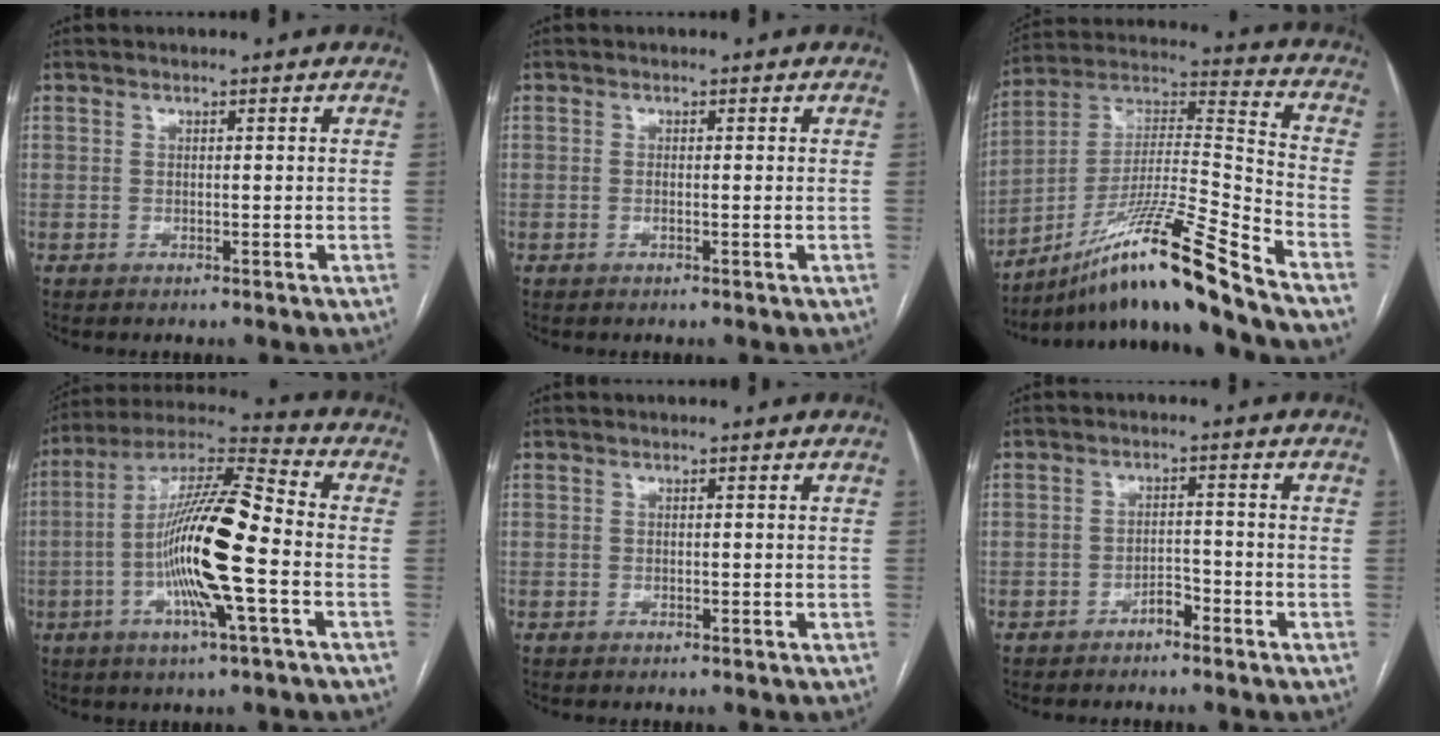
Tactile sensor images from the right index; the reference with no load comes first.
{"total": 0.8, "force": [-0.1, 0.0, 0.8], "torque": [-0.018, -0.002, 0.000]}
{"total": 18.6, "force": [-13.9, -2.3, 12.2], "torque": [-0.233, 0.004, -0.245]}
{"total": 17.3, "force": [-3.1, 1.5, 16.9], "torque": [-0.318, 0.003, -0.064]}
{"total": 0.0}
{"total": 2.3, "force": [-1.8, 1.0, 1.0], "torque": [-0.011, 0.006, -0.031]}